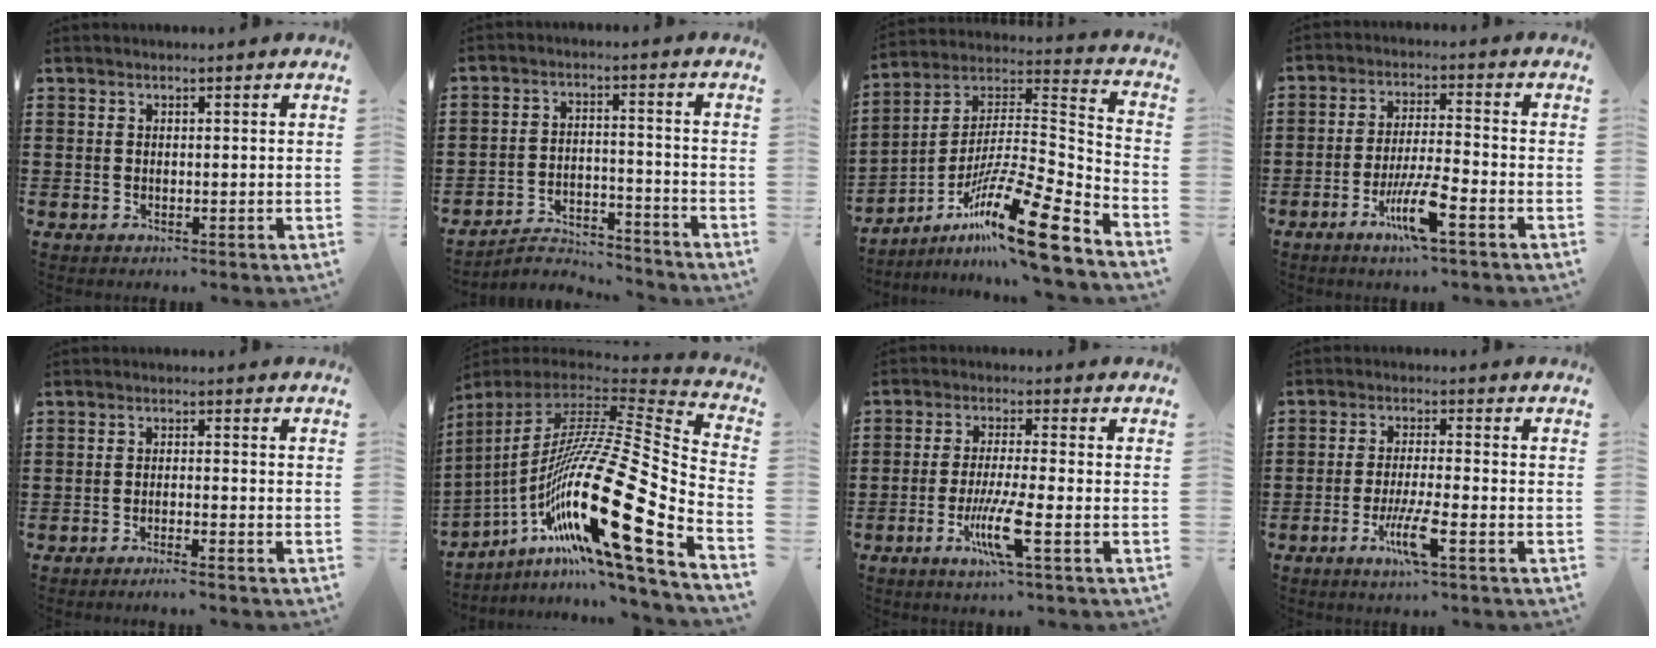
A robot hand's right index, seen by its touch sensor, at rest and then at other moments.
{"total": 4.2, "force": [-4.0, 0.9, 0.9], "torque": [-0.019, 0.010, -0.082]}
{"total": 18.2, "force": [-11.7, 2.5, 13.7], "torque": [-0.213, 0.025, -0.205]}
{"total": 7.6, "force": [-4.0, 0.9, 6.4], "torque": [-0.135, -0.011, -0.076]}
{"total": 1.7, "force": [-1.6, -0.4, 0.6], "torque": [-0.011, 0.001, -0.031]}
{"total": 24.3, "force": [-7.3, 4.6, 22.7], "torque": [-0.440, -0.017, -0.142]}
{"total": 7.2, "force": [-3.1, 0.4, 6.5], "torque": [-0.132, -0.017, -0.059]}
{"total": 6.1, "force": [-3.1, 0.5, 5.2], "torque": [-0.110, -0.015, -0.060]}